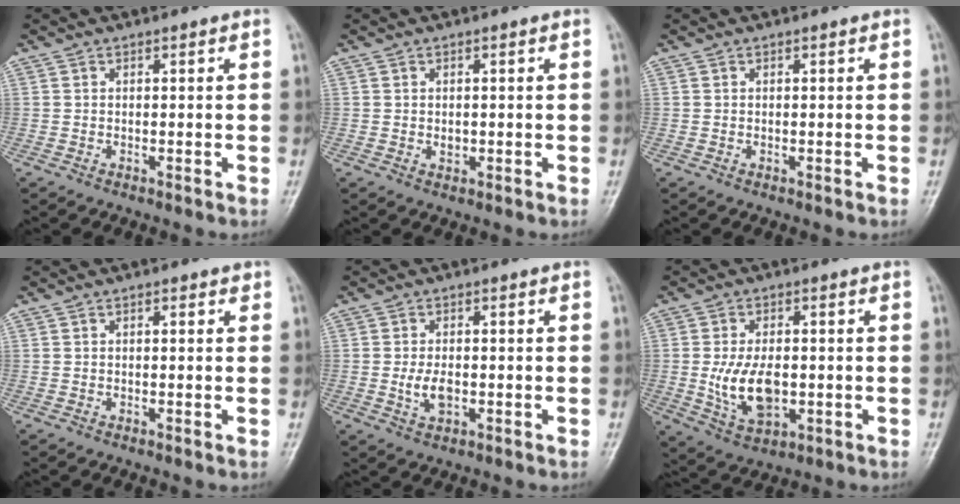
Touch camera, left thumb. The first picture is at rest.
{"total": 1.3, "force": [-0.1, 1.1, 0.8], "torque": [-0.007, 0.002, 0.000]}
{"total": 0.0}
{"total": 0.7, "force": [0.3, 0.4, 0.5], "torque": [-0.005, 0.001, 0.001]}
{"total": 3.8, "force": [-0.8, 2.2, 3.0], "torque": [-0.057, 0.002, -0.011]}
{"total": 9.6, "force": [-1.1, 5.6, 7.7], "torque": [-0.131, -0.003, -0.009]}